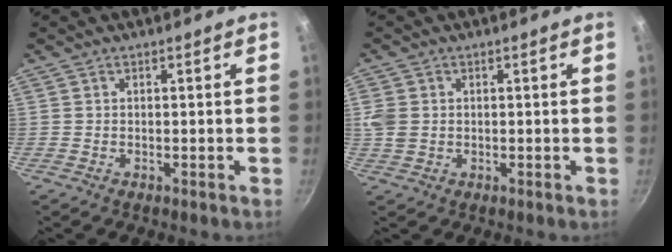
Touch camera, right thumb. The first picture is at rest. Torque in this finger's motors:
{"motor_torque": [0.00, 0.25, 0.20, 0.09, -0.03]}